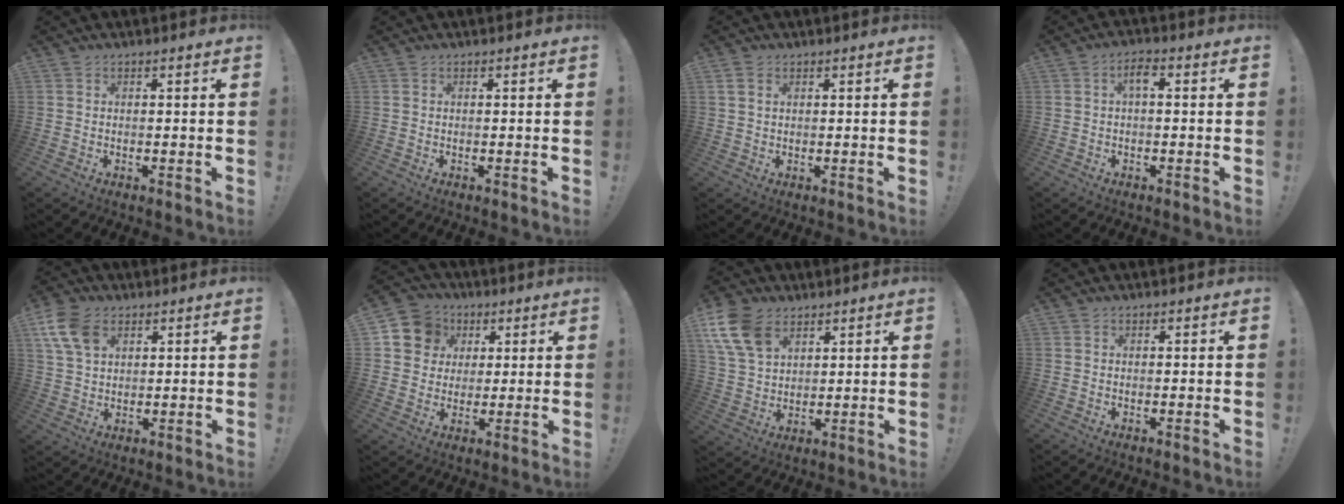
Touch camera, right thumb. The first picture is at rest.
{"total": 0.0}
{"total": 2.2, "force": [1.0, 1.4, 1.4], "torque": [-0.023, 0.000, 0.017]}
{"total": 3.8, "force": [0.2, 1.3, 3.6], "torque": [-0.067, 0.012, 0.000]}
{"total": 10.9, "force": [4.9, 7.3, 6.5], "torque": [-0.123, -0.010, 0.096]}
{"total": 10.8, "force": [3.4, 9.8, 3.0], "torque": [-0.044, -0.007, 0.073]}
{"total": 13.7, "force": [7.3, 9.2, 7.1], "torque": [-0.137, -0.033, 0.144]}
{"total": 0.0}